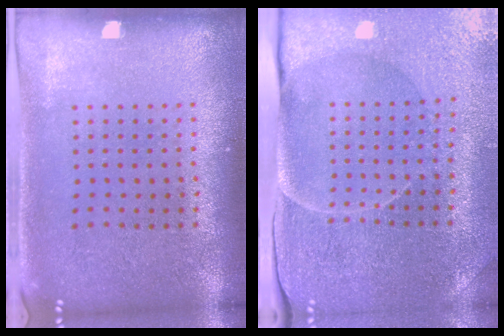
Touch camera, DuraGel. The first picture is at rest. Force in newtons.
{"total": 3.6, "press": 3.6, "slide": 0.5}